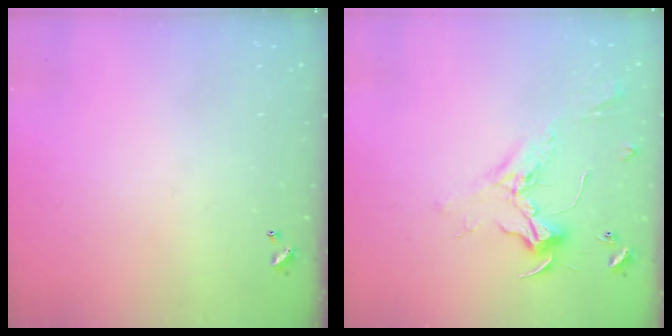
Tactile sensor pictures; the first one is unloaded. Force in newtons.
{"total": 2.4, "press": 2.3, "slide": 0.8}